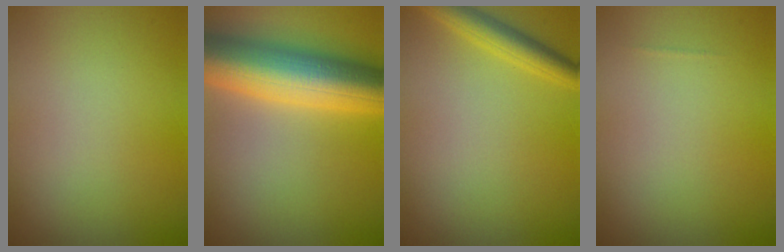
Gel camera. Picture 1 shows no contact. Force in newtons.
{"total": 10.9, "press": 10.9, "slide": 0.1}
{"total": 2.7, "press": 2.7, "slide": 0.2}
{"total": 0.0}